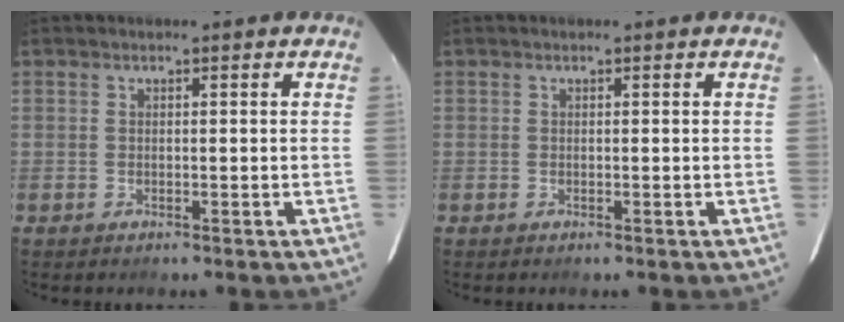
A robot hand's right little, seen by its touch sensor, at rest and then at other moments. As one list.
[{"total": 0.0}]